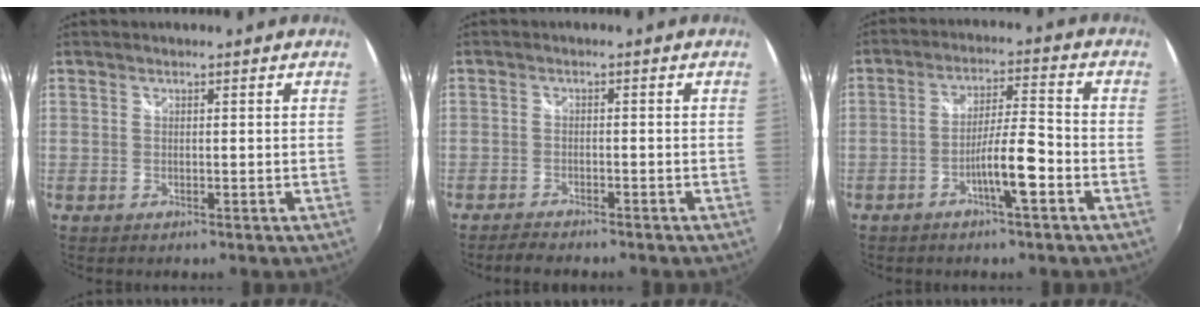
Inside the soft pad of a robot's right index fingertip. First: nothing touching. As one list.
[{"total": 3.4, "force": [-3.2, 0.9, 1.0], "torque": [-0.035, -0.004, -0.054]}, {"total": 7.1, "force": [-3.6, 0.3, 6.1], "torque": [-0.109, 0.007, -0.060]}]